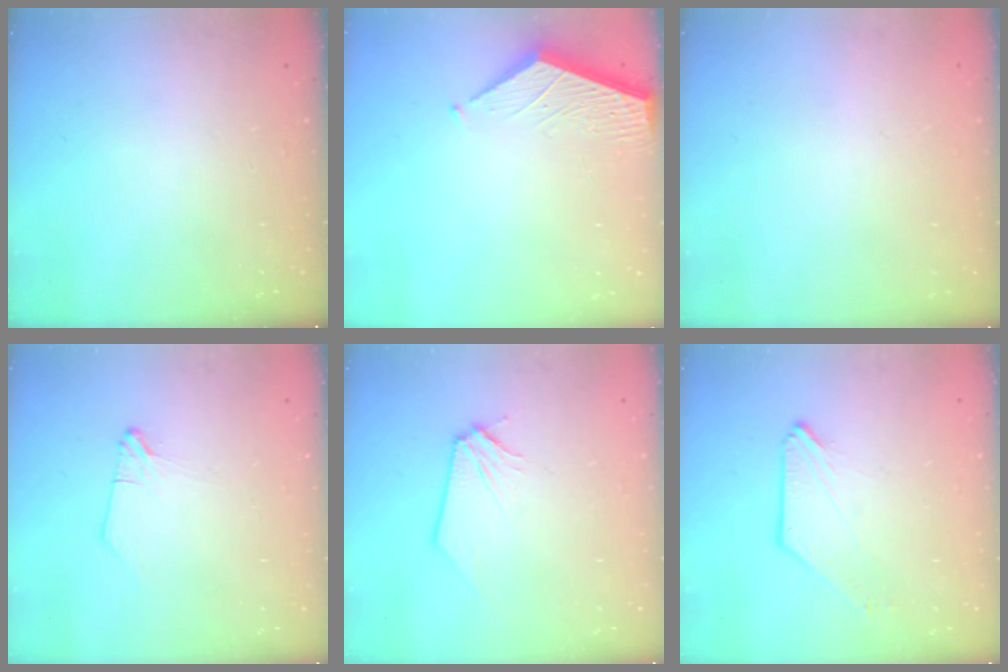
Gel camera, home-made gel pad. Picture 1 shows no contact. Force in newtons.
{"total": 3.3, "press": 3.3, "slide": 0.4}
{"total": 0.7, "press": 0.7, "slide": 0.1}
{"total": 1.0, "press": 1.0, "slide": 0.1}
{"total": 0.0}
{"total": 0.8, "press": 0.7, "slide": 0.3}